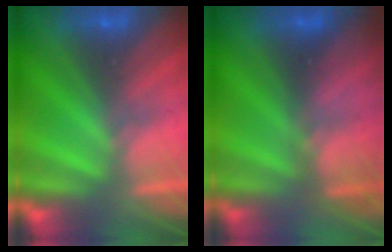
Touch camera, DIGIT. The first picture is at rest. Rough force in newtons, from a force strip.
{"total": 2.7}